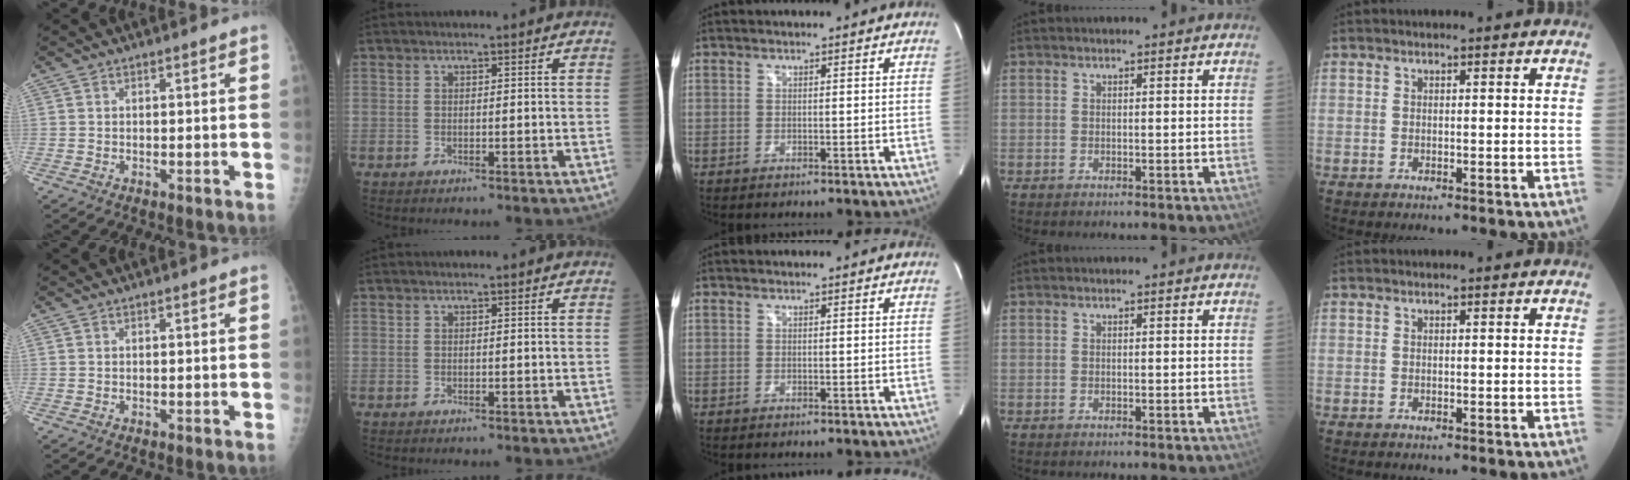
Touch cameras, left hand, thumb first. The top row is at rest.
{}